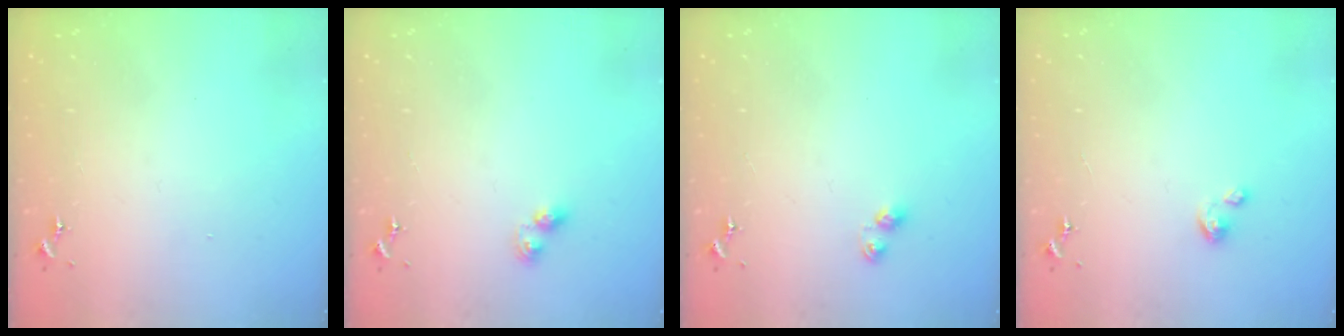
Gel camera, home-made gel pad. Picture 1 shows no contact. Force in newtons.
{"total": 2.8, "press": 2.8, "slide": 0.5}
{"total": 4.9, "press": 4.8, "slide": 0.7}
{"total": 2.1, "press": 2.1, "slide": 0.1}